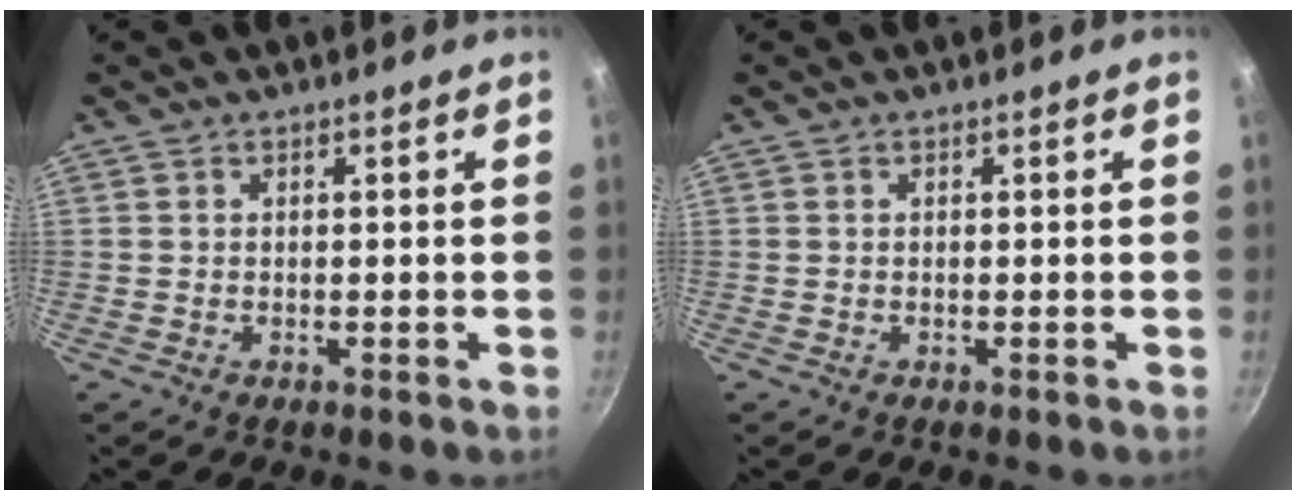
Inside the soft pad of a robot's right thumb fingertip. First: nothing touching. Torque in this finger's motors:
{"motor_torque": [0.00, 0.00, 0.00, 0.00, 0.03]}